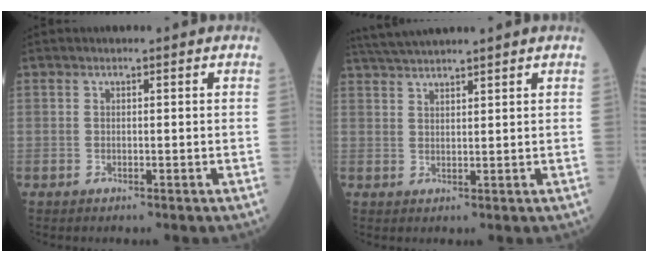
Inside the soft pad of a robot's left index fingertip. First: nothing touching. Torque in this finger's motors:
{"motor_torque": [0.24, -0.53, 0.18, 0.13]}